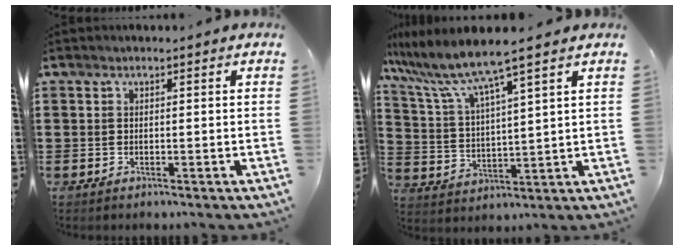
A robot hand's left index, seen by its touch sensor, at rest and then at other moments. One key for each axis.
{"total": 7.3, "fx": 5.9, "fy": -0.1, "fz": 4.3, "tx": -0.109, "ty": -0.035, "tz": 0.098}